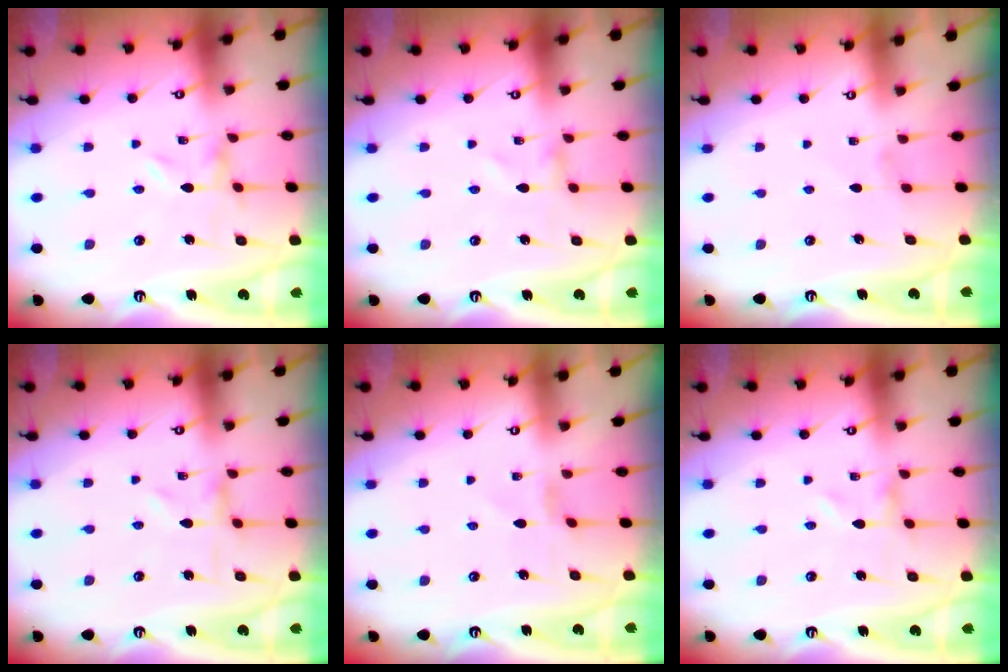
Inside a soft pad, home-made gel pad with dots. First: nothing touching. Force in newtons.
{"total": 0.0}
{"total": 0.0}
{"total": 0.9, "press": 0.9, "slide": 0.2}
{"total": 2.5, "press": 2.5, "slide": 0.5}
{"total": 0.0}